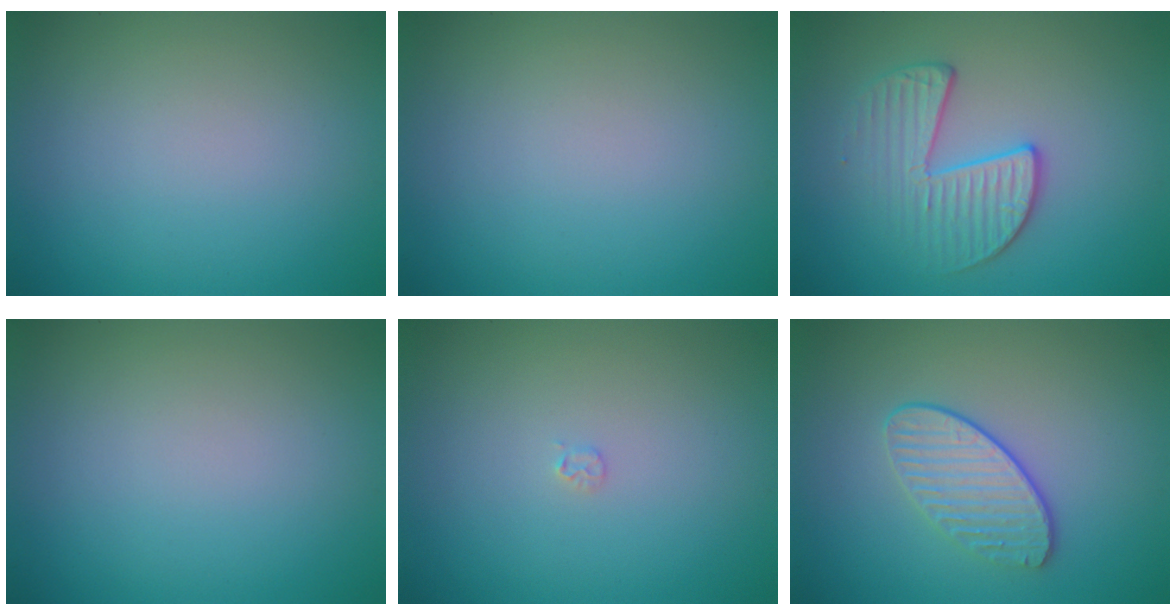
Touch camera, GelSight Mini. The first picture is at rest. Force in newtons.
{"total": 0.0}
{"total": 3.5, "press": 3.1, "slide": 1.8}
{"total": 0.0}
{"total": 0.5, "press": 0.5, "slide": 0.1}
{"total": 2.7, "press": 2.4, "slide": 1.2}